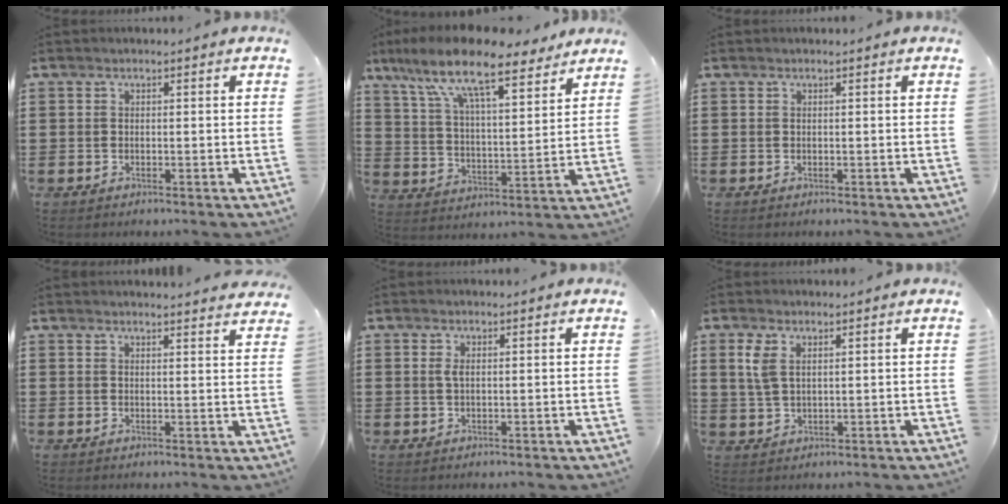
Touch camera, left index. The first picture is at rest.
{"total": 12.3, "force": [9.8, 2.3, 7.1], "torque": [-0.172, -0.042, 0.168]}
{"total": 0.0}
{"total": 2.4, "force": [2.4, -0.2, 0.1], "torque": [-0.001, -0.012, 0.043]}
{"total": 1.4, "force": [0.3, 0.5, 1.3], "torque": [-0.034, 0.000, 0.002]}
{"total": 3.5, "force": [1.6, 1.8, 2.6], "torque": [-0.069, 0.005, 0.025]}